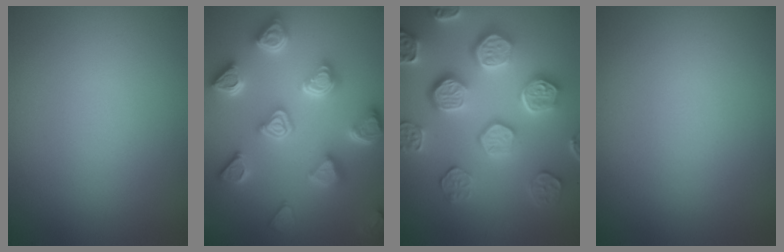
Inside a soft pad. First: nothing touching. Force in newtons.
{"total": 6.0, "press": 5.8, "slide": 1.8}
{"total": 7.3, "press": 6.1, "slide": 4.0}
{"total": 0.0}